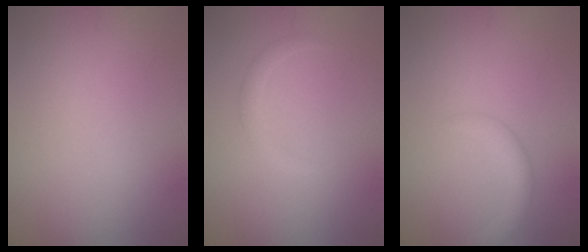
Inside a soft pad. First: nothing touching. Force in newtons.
{"total": 1.2, "press": 1.2, "slide": 0.1}
{"total": 2.3, "press": 2.3, "slide": 0.2}